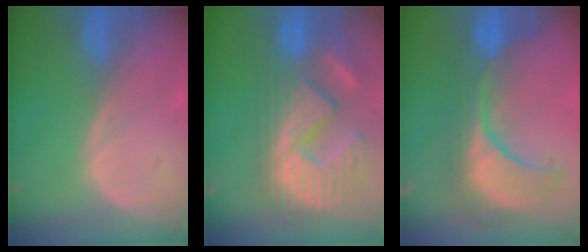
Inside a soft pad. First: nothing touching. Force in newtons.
{"total": 14.0, "press": 12.2, "slide": 6.7}
{"total": 10.7, "press": 10.1, "slide": 3.7}